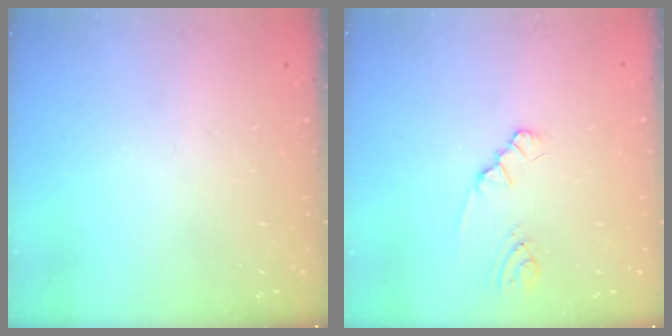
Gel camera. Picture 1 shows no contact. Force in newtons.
{"total": 1.7, "press": 1.6, "slide": 0.3}